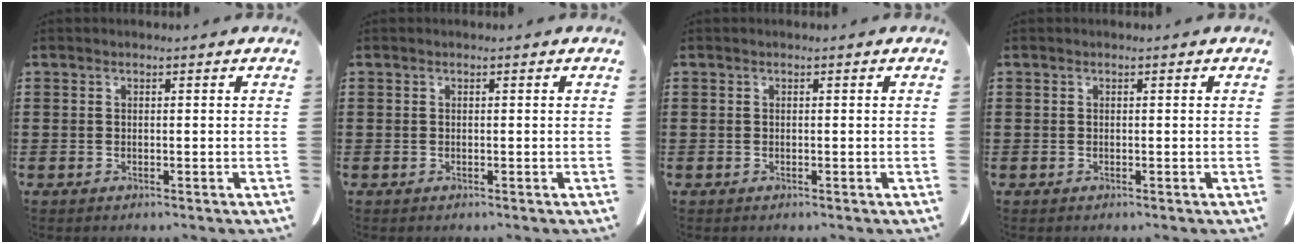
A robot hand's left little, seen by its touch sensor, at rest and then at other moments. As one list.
[{"total": 0.0}, {"total": 0.0}, {"total": 0.0}]